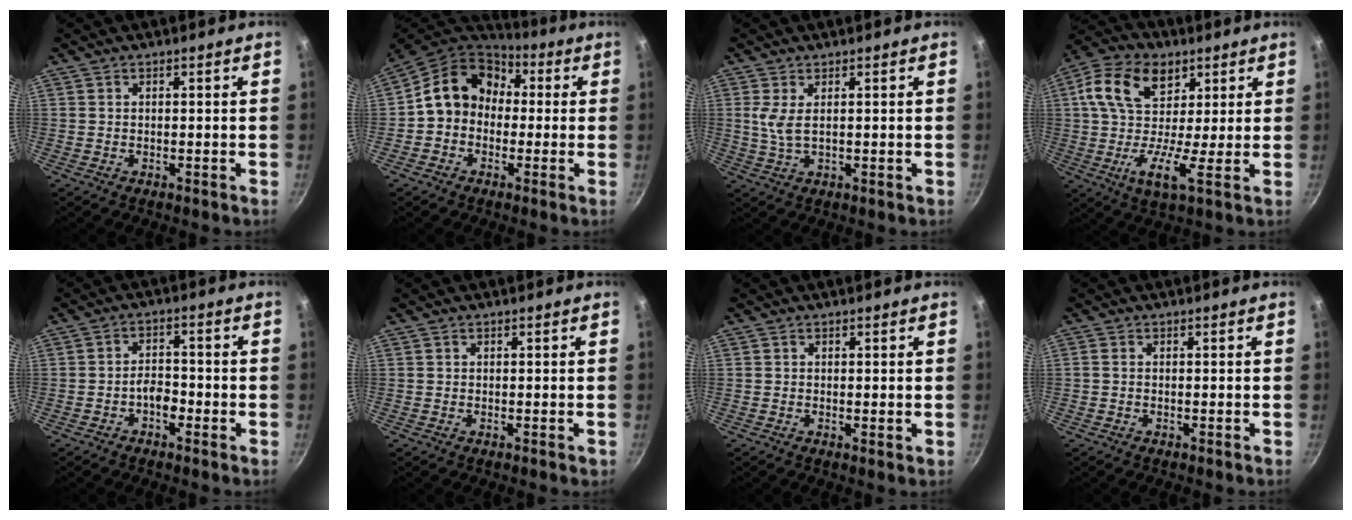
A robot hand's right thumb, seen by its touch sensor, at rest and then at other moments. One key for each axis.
{"total": 13.4, "fx": 0.7, "fy": 11.1, "fz": 7.5, "tx": -0.094, "ty": 0.042, "tz": -0.011}
{"total": 3.7, "fx": 0.9, "fy": 1.3, "fz": 3.4, "tx": -0.075, "ty": -0.004, "tz": 0.022}
{"total": 14.5, "fx": 4.5, "fy": 8.6, "fz": 10.7, "tx": -0.177, "ty": -0.003, "tz": 0.061}
{"total": 3.7, "fx": -1.8, "fy": 2.0, "fz": 2.4, "tx": -0.027, "ty": 0.022, "tz": -0.033}
{"total": 0.0}
{"total": 0.7, "fx": 0.1, "fy": 0.2, "fz": 0.7, "tx": -0.010, "ty": -0.005, "tz": 0.000}
{"total": 0.6, "fx": -0.1, "fy": 0.5, "fz": 0.4, "tx": -0.008, "ty": 0.003, "tz": -0.003}